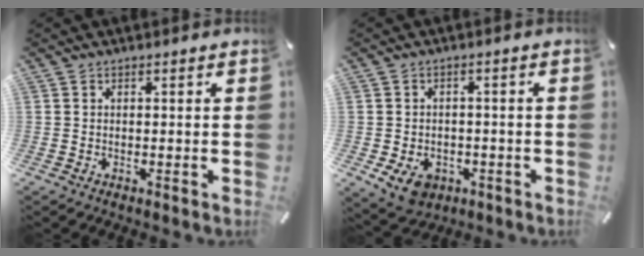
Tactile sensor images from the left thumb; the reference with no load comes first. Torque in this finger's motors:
{"motor_torque": [0.28, 1.58, 0.59, 0.23, 0.07]}